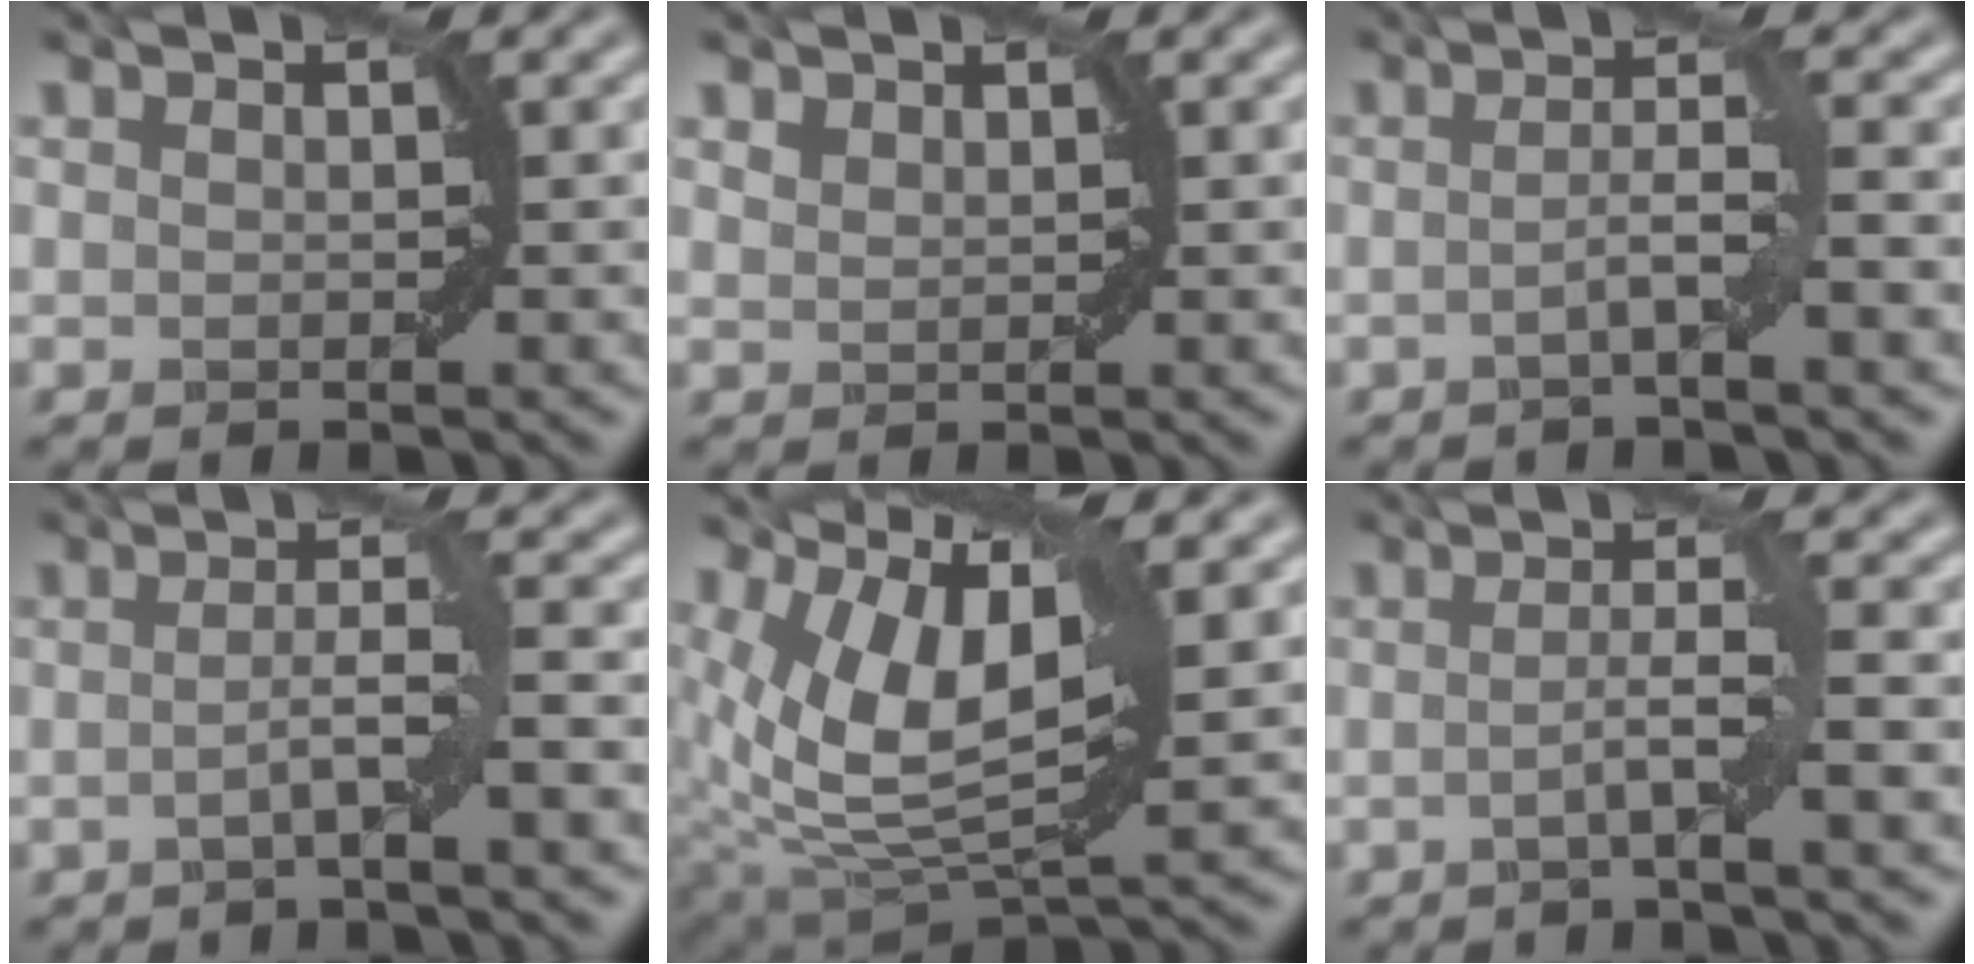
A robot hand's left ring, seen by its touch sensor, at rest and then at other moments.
{"total": 0.9, "force": [0.8, 0.4, 0.1], "torque": [-0.005, 0.000, 0.019]}
{"total": 2.9, "force": [-0.7, 0.1, 2.8], "torque": [-0.047, 0.005, -0.018]}
{"total": 3.0, "force": [-0.7, 0.2, 2.9], "torque": [-0.048, 0.004, -0.020]}
{"total": 10.7, "force": [3.3, 4.6, 9.0], "torque": [-0.170, 0.003, 0.062]}
{"total": 3.3, "force": [-0.6, 0.3, 3.2], "torque": [-0.053, 0.000, -0.017]}